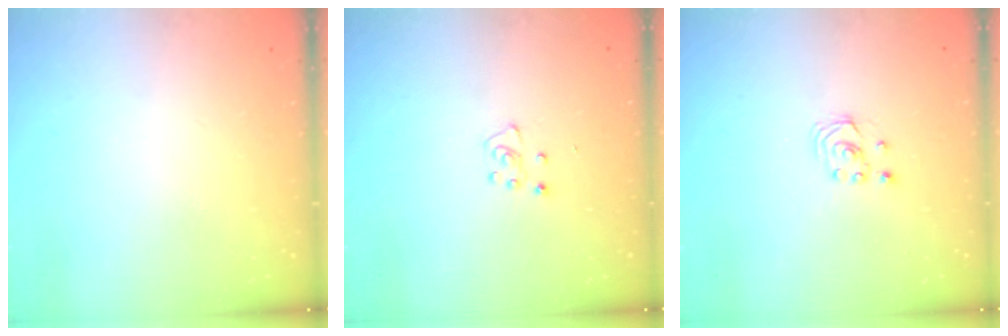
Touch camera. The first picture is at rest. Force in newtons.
{"total": 4.6, "press": 4.6, "slide": 0.5}
{"total": 1.9, "press": 1.9, "slide": 0.2}